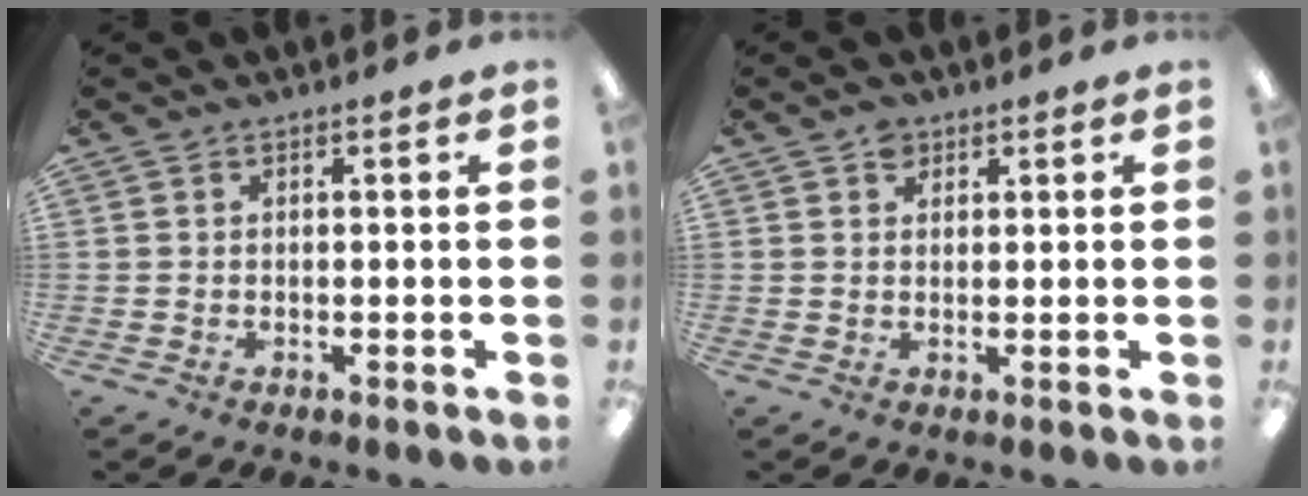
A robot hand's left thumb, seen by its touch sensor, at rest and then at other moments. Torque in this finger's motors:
{"motor_torque": [-0.05, -0.11, -0.31, 0.11, -0.01]}